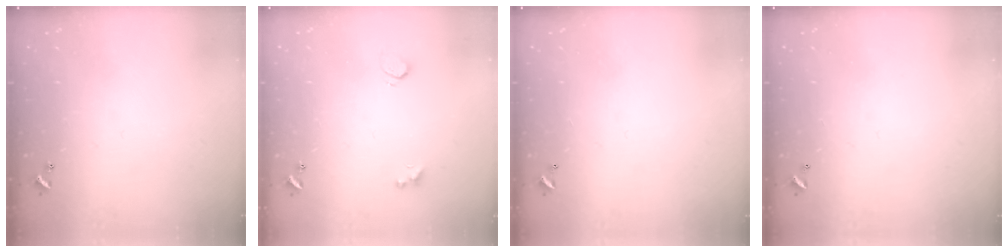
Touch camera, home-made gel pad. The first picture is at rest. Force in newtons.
{"total": 2.1, "press": 1.8, "slide": 1.2}
{"total": 2.8, "press": 2.8, "slide": 0.1}
{"total": 2.8, "press": 2.8, "slide": 0.1}